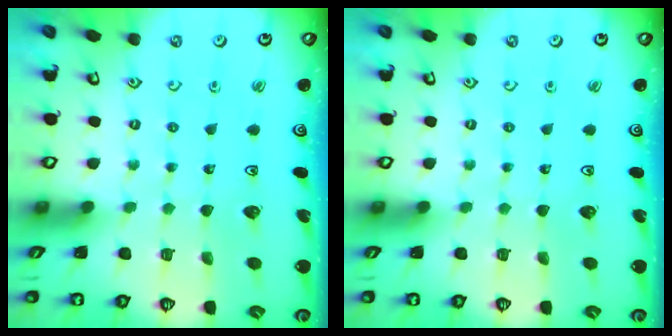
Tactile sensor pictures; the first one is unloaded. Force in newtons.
{"total": 0.0}